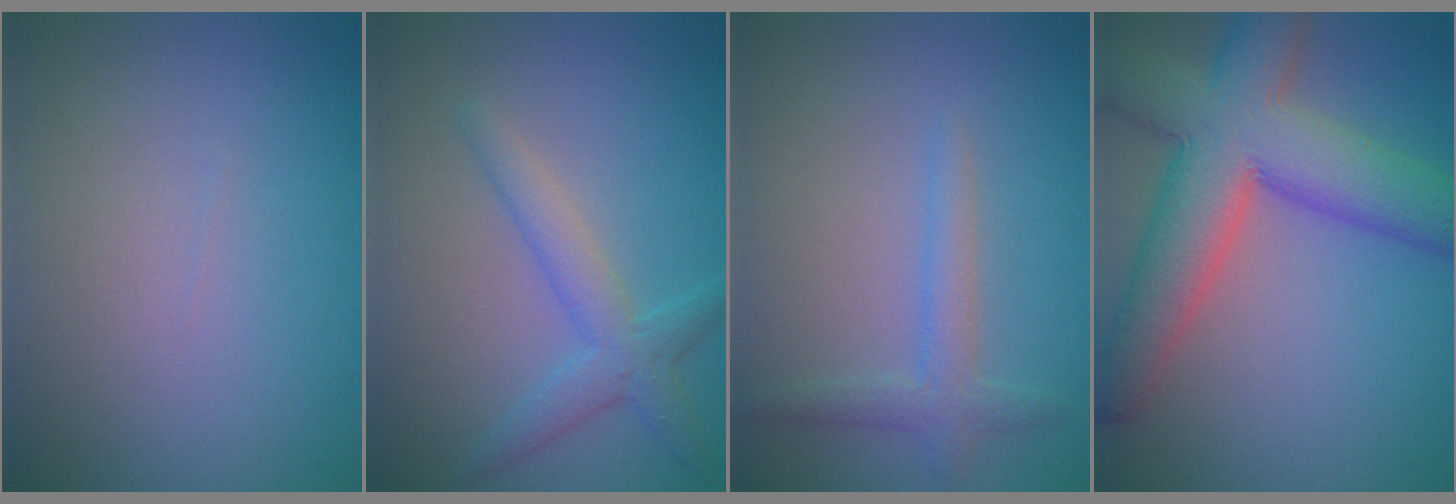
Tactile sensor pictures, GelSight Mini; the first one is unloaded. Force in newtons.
{"total": 2.9, "press": 2.9, "slide": 0.1}
{"total": 2.1, "press": 2.1, "slide": 0.2}
{"total": 10.8, "press": 10.7, "slide": 0.8}